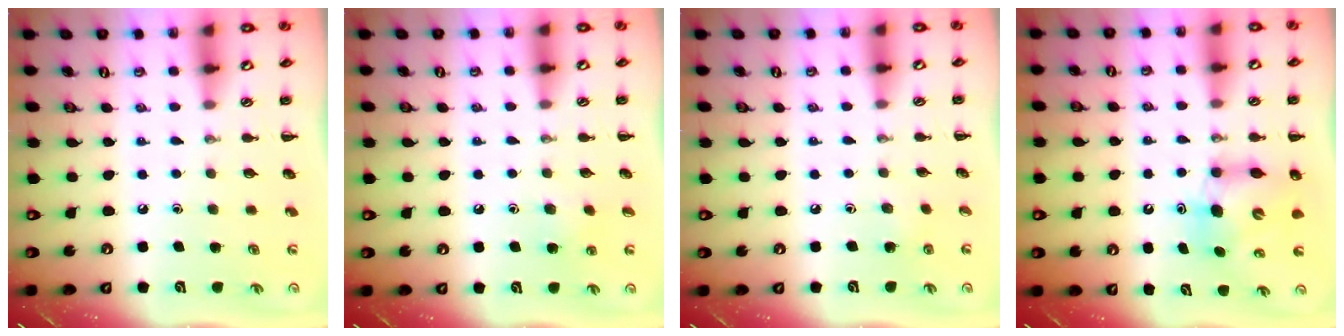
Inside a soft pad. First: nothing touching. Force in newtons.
{"total": 5.7, "press": 5.5, "slide": 1.8}
{"total": 2.4, "press": 2.2, "slide": 0.9}
{"total": 6.8, "press": 6.7, "slide": 1.2}